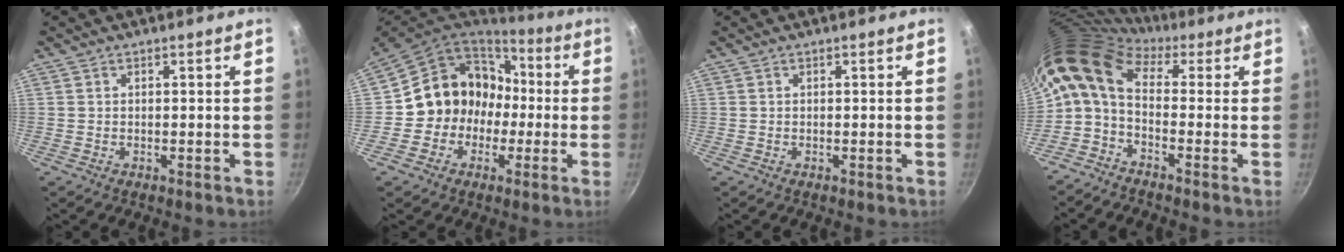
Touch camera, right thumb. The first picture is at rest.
{"total": 14.1, "force": [-0.7, 12.7, 6.1], "torque": [-0.058, 0.057, -0.019]}
{"total": 0.0}
{"total": 11.7, "force": [1.7, 7.3, 9.0], "torque": [-0.180, 0.028, 0.010]}